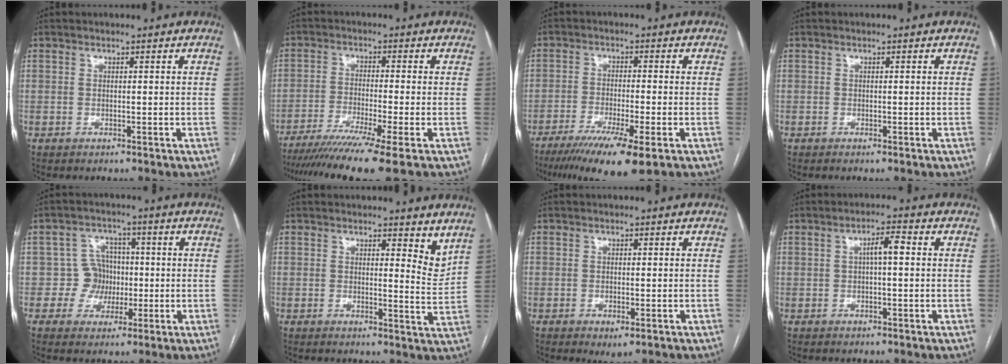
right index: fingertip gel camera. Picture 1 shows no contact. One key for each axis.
{"total": 12.3, "fx": -9.1, "fy": -1.6, "fz": 8.1, "tx": -0.129, "ty": -0.033, "tz": -0.142}
{"total": 11.0, "fx": -6.7, "fy": 0.9, "fz": 8.7, "tx": -0.141, "ty": -0.026, "tz": -0.108}
{"total": 0.0}
{"total": 5.5, "fx": -0.6, "fy": 5.4, "fz": 0.8, "tx": -0.004, "ty": 0.021, "tz": -0.008}
{"total": 4.7, "fx": 3.7, "fy": 1.4, "fz": 2.5, "tx": -0.022, "ty": -0.027, "tz": 0.035}
{"total": 2.5, "fx": -1.2, "fy": 0.8, "fz": 2.0, "tx": -0.028, "ty": -0.004, "tz": -0.010}
{"total": 3.2, "fx": 0.3, "fy": 0.6, "fz": 3.1, "tx": -0.052, "ty": 0.009, "tz": 0.005}